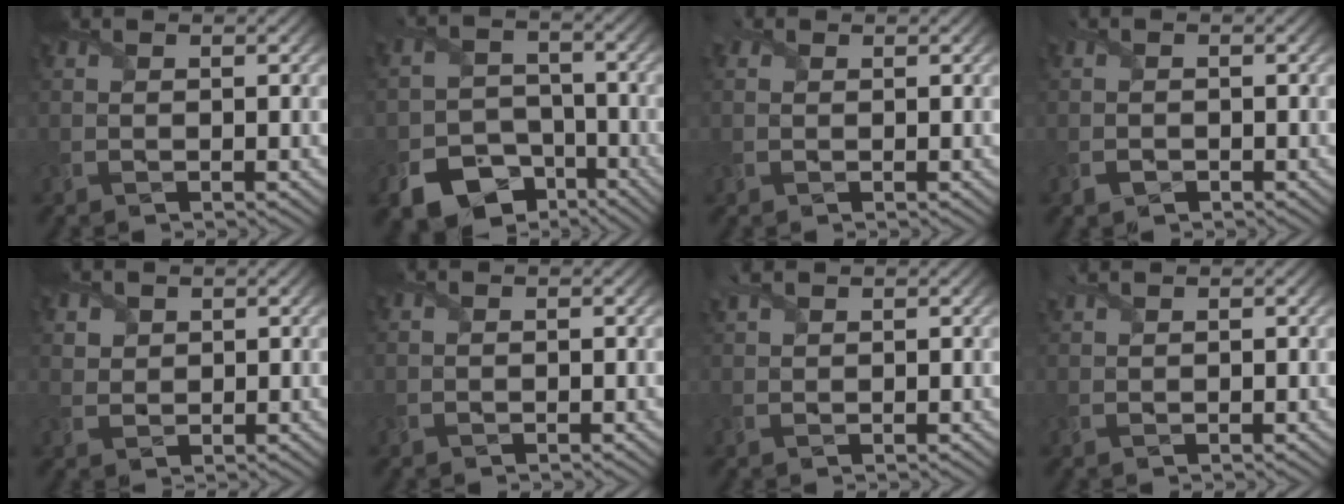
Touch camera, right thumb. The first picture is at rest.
{"total": 9.7, "force": [-6.5, 6.4, 3.5], "torque": [-0.063, -0.020, -0.120]}
{"total": 1.0, "force": [0.4, 0.9, 0.2], "torque": [-0.010, 0.001, 0.004]}
{"total": 0.9, "force": [-0.8, 0.5, 0.2], "torque": [-0.005, -0.004, -0.016]}
{"total": 1.8, "force": [1.3, 1.2, 0.3], "torque": [-0.021, -0.003, 0.024]}
{"total": 0.0}
{"total": 2.4, "force": [1.8, 0.7, 1.4], "torque": [-0.037, 0.014, 0.036]}
{"total": 1.6, "force": [1.5, 0.1, 0.7], "torque": [-0.021, 0.012, 0.032]}